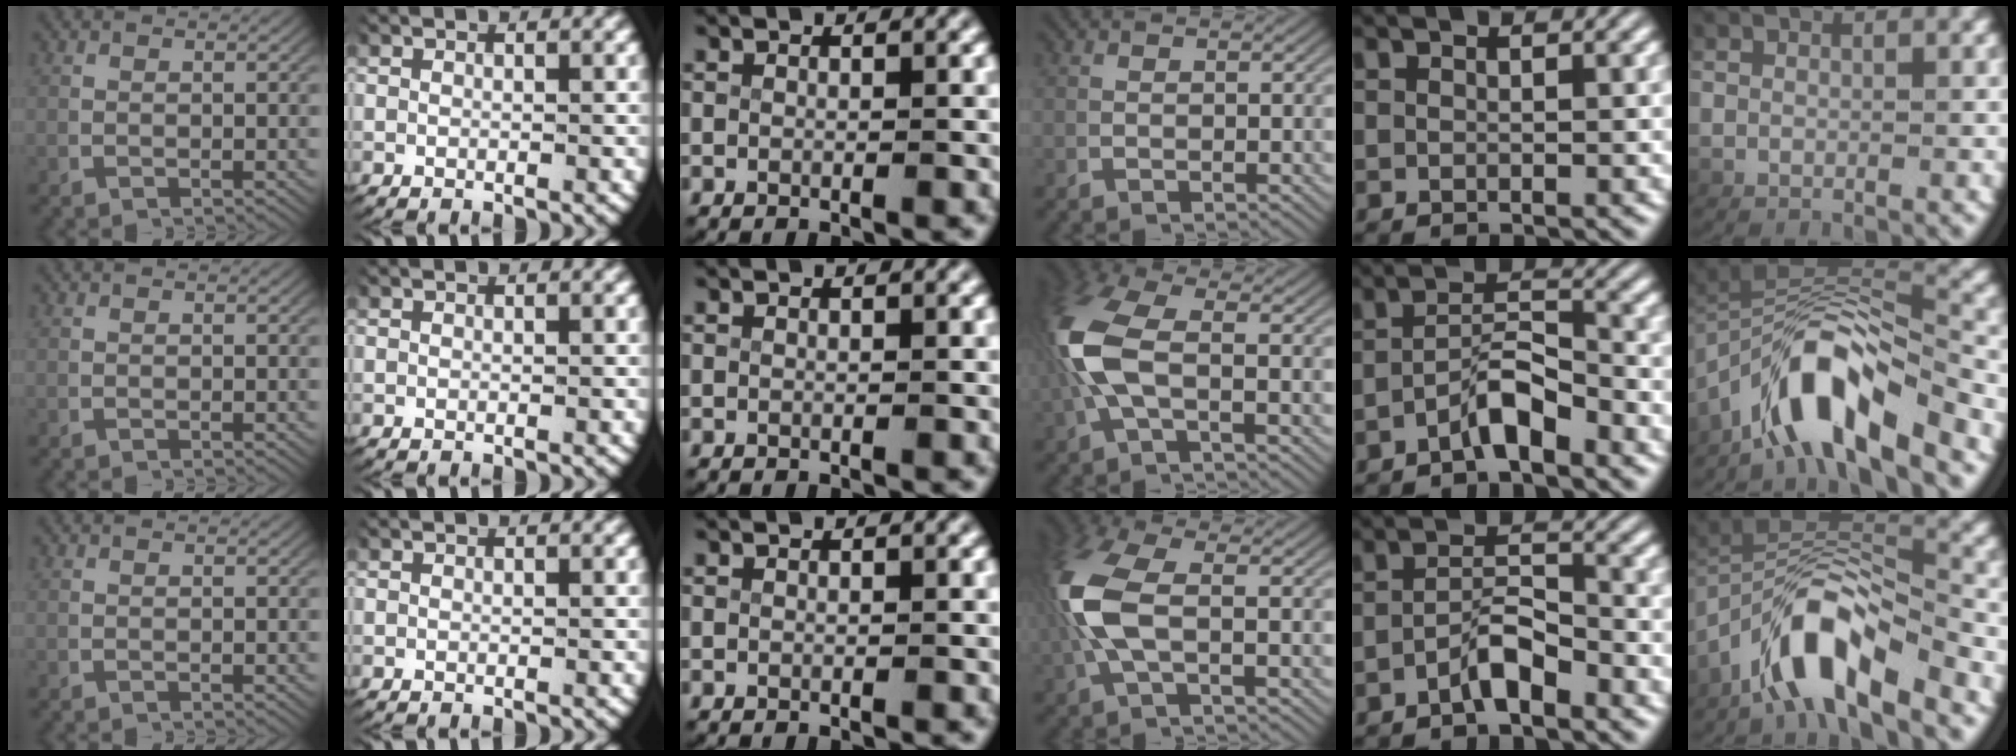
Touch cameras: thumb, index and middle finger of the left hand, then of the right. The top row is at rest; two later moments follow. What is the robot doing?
{"motion": "lift_and_place", "object": "fork"}